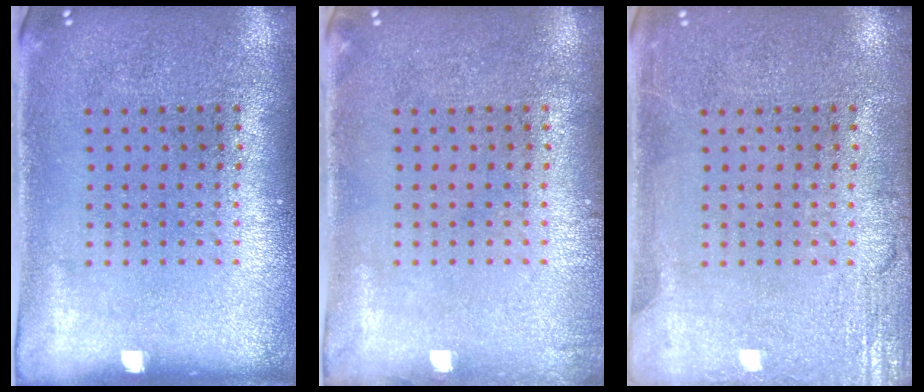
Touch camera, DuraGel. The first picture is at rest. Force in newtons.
{"total": 0.6, "press": 0.6, "slide": 0.1}
{"total": 2.7, "press": 2.7, "slide": 0.3}